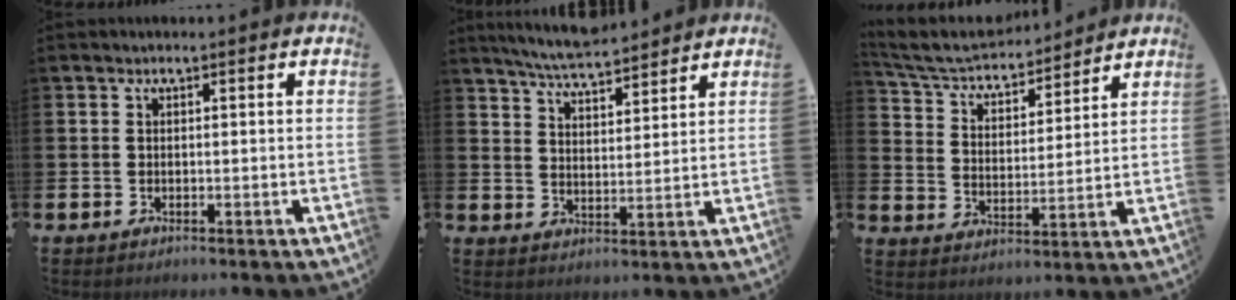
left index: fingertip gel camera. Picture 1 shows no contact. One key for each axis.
{"total": 6.5, "fx": 6.3, "fy": 0.5, "fz": 1.4, "tx": -0.054, "ty": -0.024, "tz": 0.117}
{"total": 6.6, "fx": 6.2, "fy": 1.5, "fz": 1.5, "tx": -0.066, "ty": -0.045, "tz": 0.108}